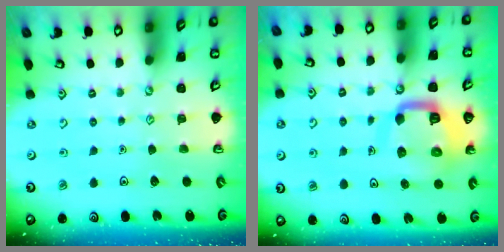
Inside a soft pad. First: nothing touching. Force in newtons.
{"total": 12.5, "press": 12.4, "slide": 1.5}